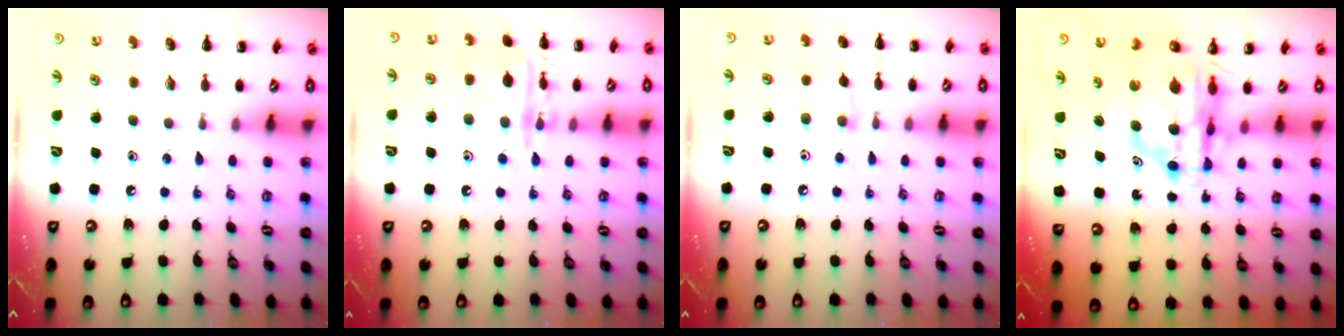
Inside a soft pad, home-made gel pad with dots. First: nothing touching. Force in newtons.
{"total": 11.9, "press": 11.9, "slide": 0.8}
{"total": 3.6, "press": 3.4, "slide": 1.3}
{"total": 10.4, "press": 9.8, "slide": 3.4}